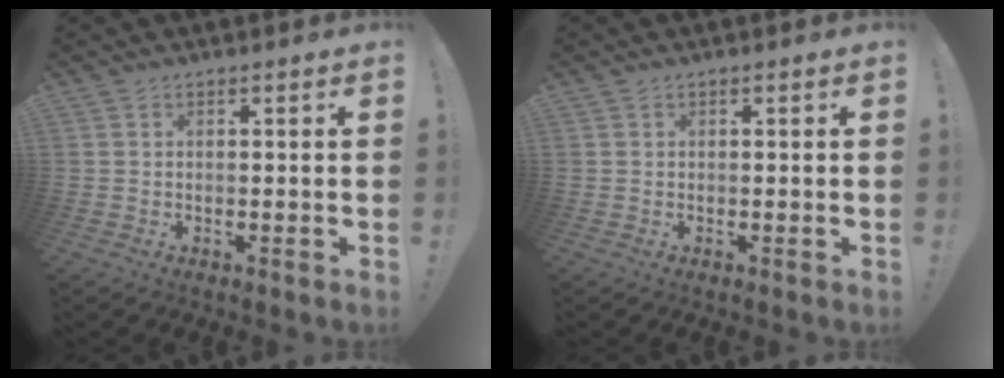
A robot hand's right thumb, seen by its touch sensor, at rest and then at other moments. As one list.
[{"total": 0.0}]